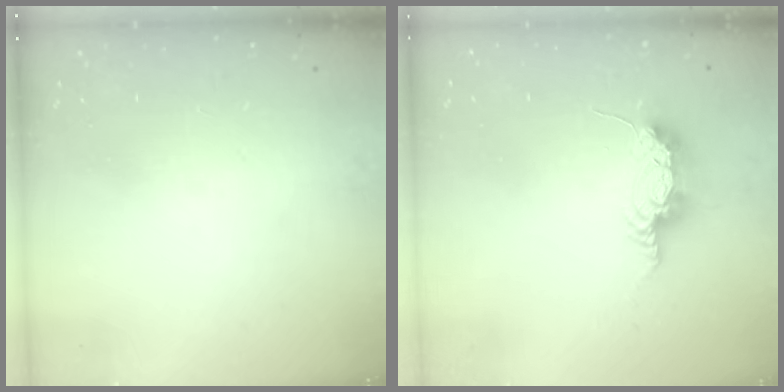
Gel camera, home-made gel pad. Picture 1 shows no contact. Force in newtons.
{"total": 7.9, "press": 7.7, "slide": 1.8}